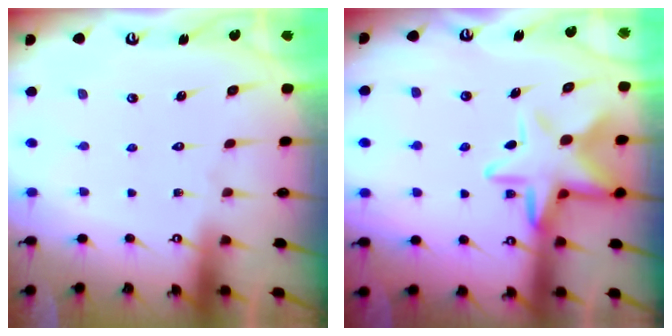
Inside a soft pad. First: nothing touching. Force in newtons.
{"total": 13.0, "press": 12.9, "slide": 1.5}